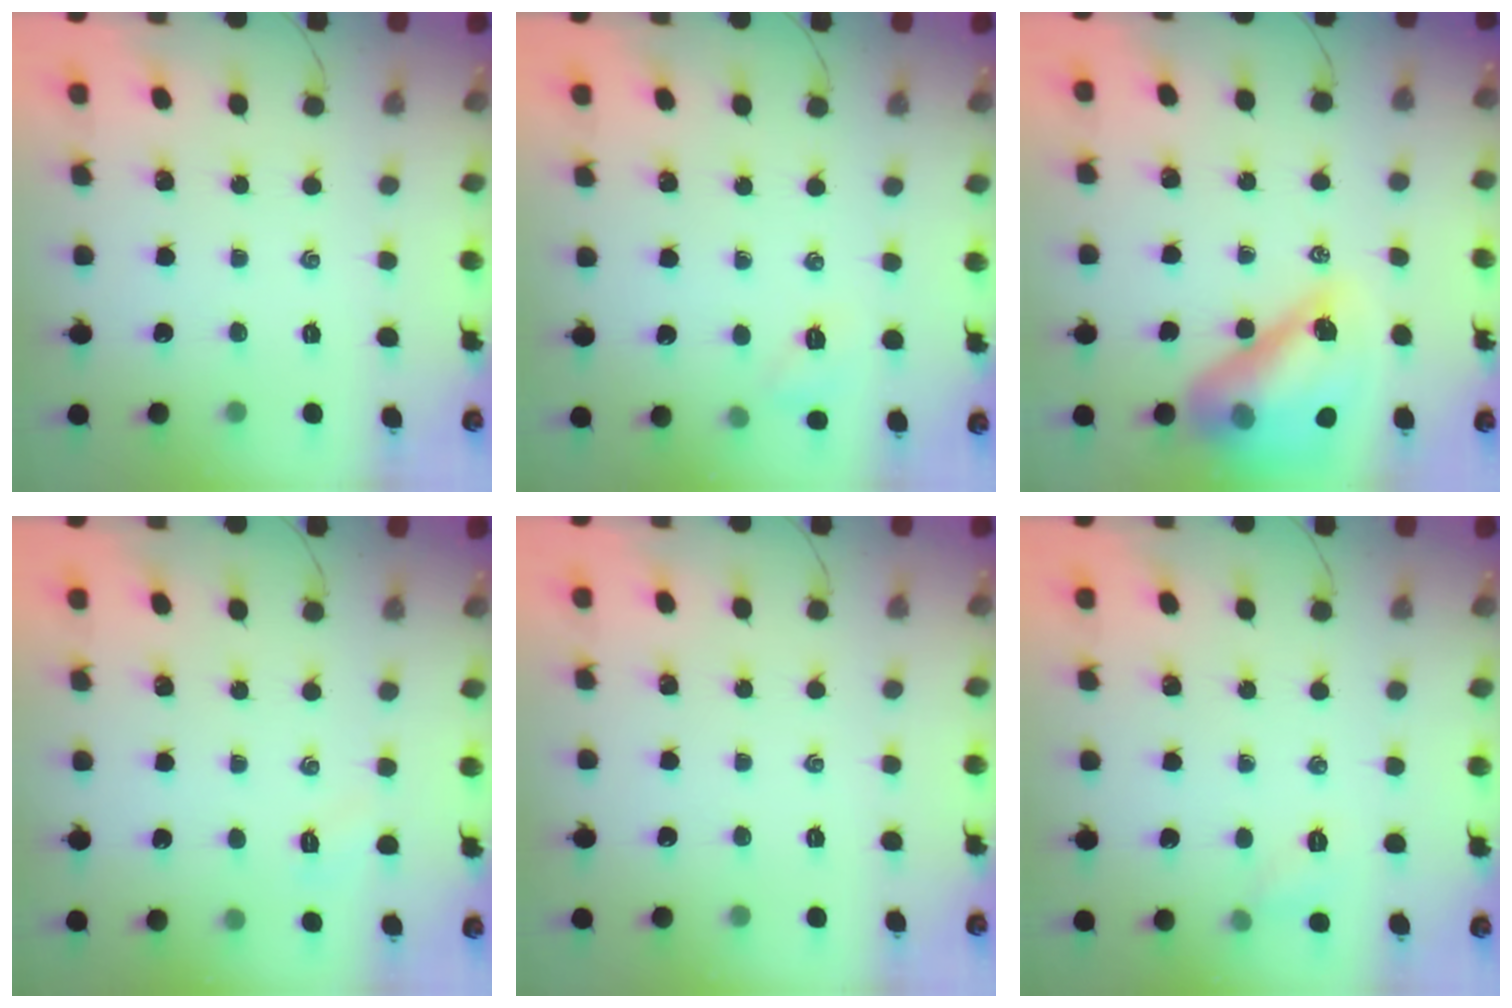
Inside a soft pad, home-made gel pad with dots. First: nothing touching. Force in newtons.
{"total": 6.1, "press": 5.9, "slide": 1.2}
{"total": 18.4, "press": 17.7, "slide": 5.2}
{"total": 2.7, "press": 2.6, "slide": 0.7}
{"total": 0.0}
{"total": 4.9, "press": 4.7, "slide": 1.2}